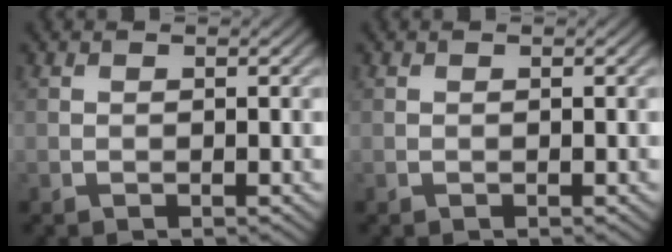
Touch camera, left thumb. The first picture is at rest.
{"total": 0.0}